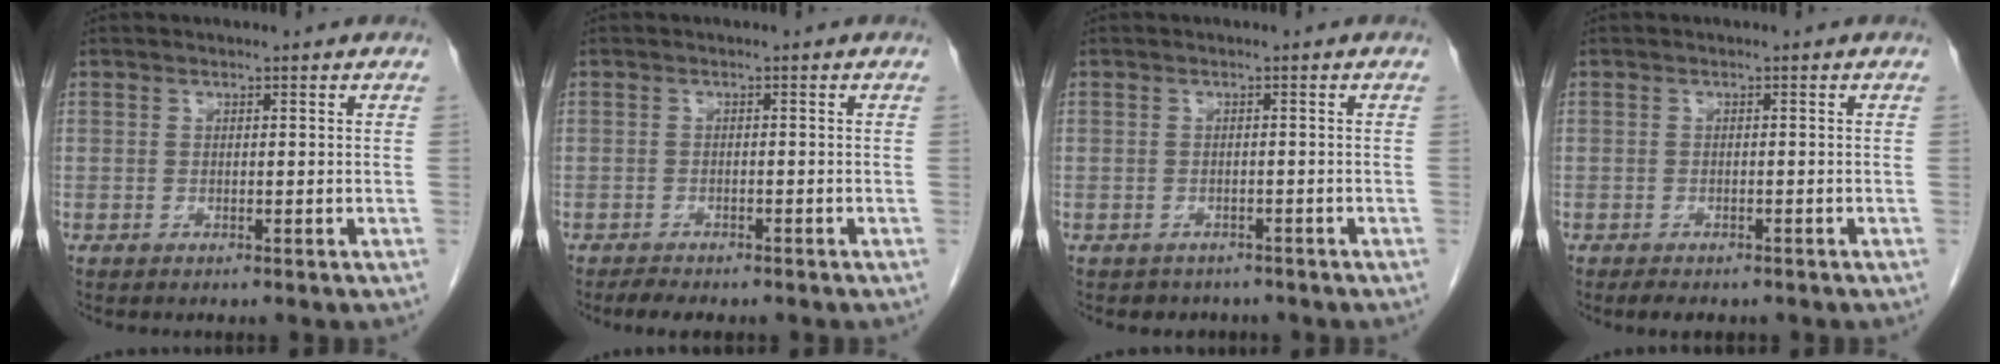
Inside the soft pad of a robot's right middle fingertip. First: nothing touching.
{"total": 3.0, "force": [-2.5, 0.7, 1.4], "torque": [-0.030, -0.009, -0.035]}
{"total": 3.3, "force": [-2.7, 1.7, 0.4], "torque": [-0.019, 0.001, -0.034]}
{"total": 3.8, "force": [-3.0, 1.4, 1.8], "torque": [-0.027, -0.008, -0.037]}